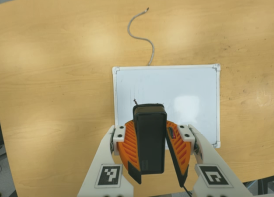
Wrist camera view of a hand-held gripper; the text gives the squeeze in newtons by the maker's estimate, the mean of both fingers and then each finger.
{"total": 9.0, "left": 9.3, "right": 8.7}